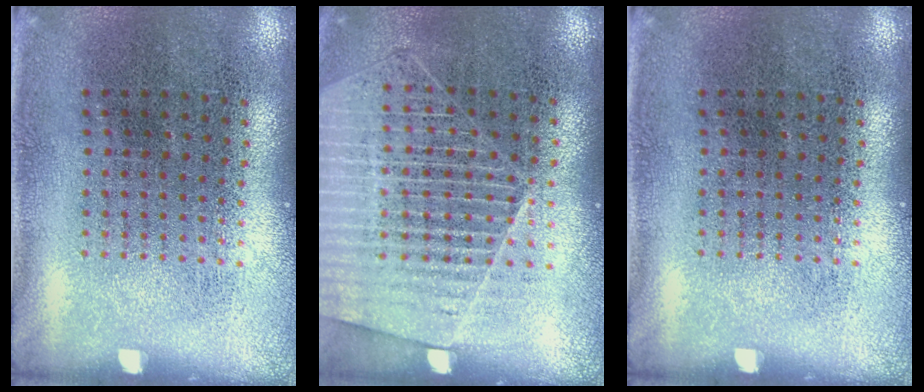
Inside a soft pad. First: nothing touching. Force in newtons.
{"total": 1.4, "press": 1.3, "slide": 0.5}
{"total": 0.0}